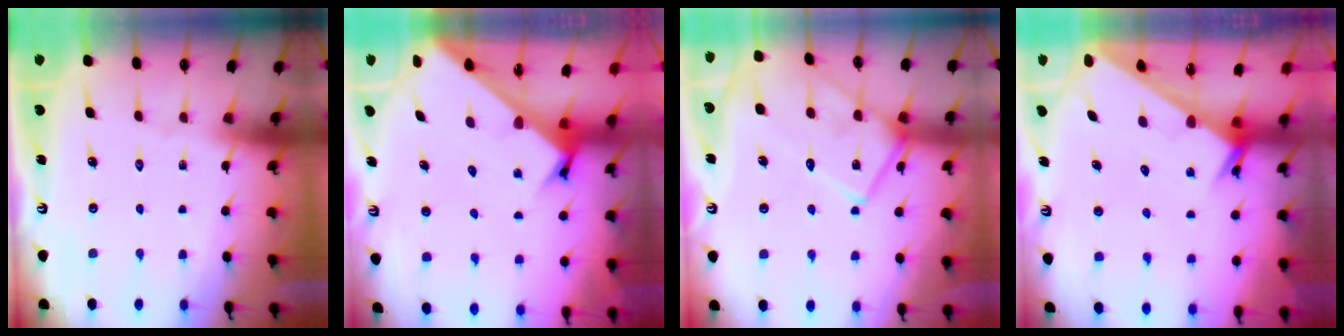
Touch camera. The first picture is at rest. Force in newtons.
{"total": 2.9, "press": 2.9, "slide": 0.2}
{"total": 13.5, "press": 13.5, "slide": 0.8}
{"total": 2.0, "press": 2.0, "slide": 0.1}